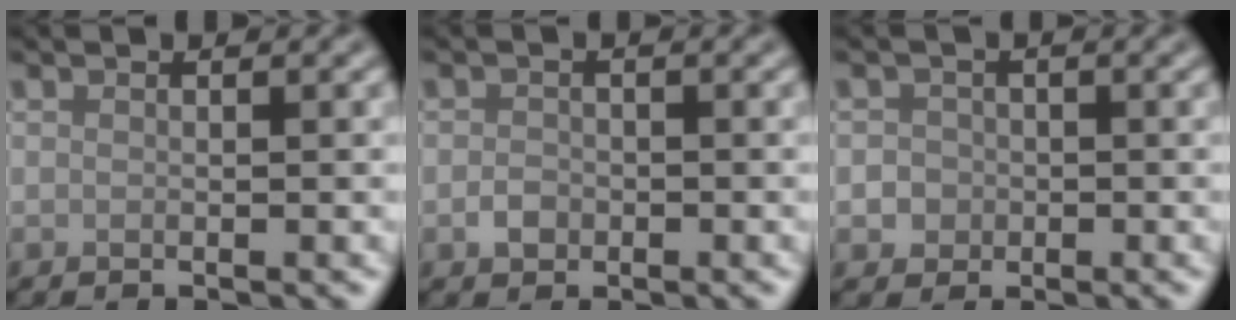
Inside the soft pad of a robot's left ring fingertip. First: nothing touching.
{"total": 1.4, "force": [-0.6, 1.1, 0.6], "torque": [-0.007, 0.000, -0.014]}
{"total": 2.2, "force": [-0.4, 2.0, 0.5], "torque": [0.012, 0.006, -0.018]}